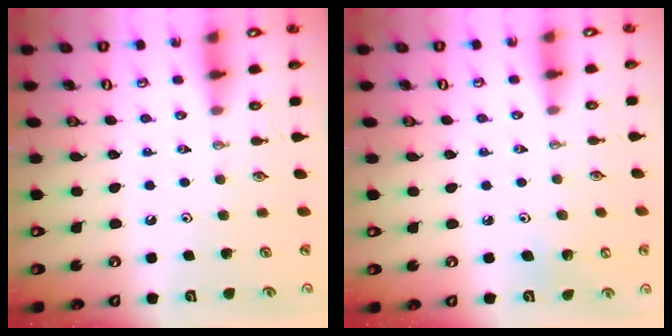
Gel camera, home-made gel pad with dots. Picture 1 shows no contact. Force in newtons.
{"total": 3.2, "press": 3.1, "slide": 0.8}